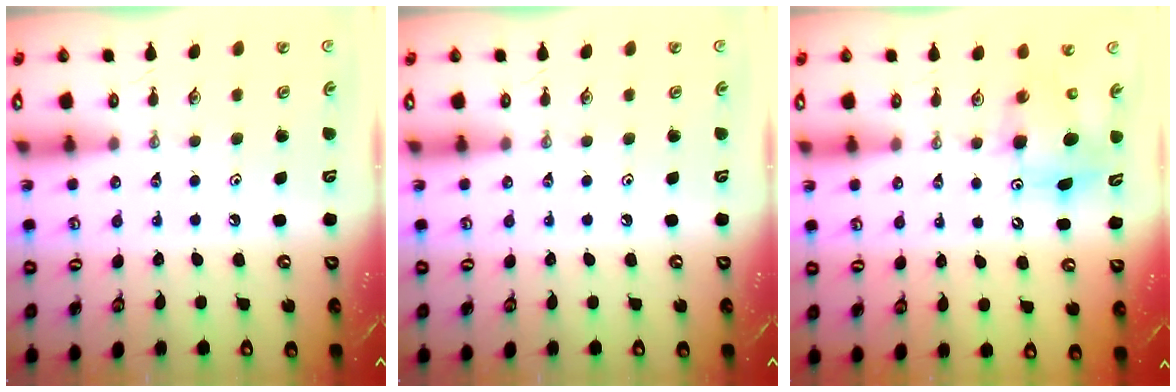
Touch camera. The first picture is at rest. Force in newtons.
{"total": 0.0}
{"total": 8.1, "press": 7.8, "slide": 2.1}